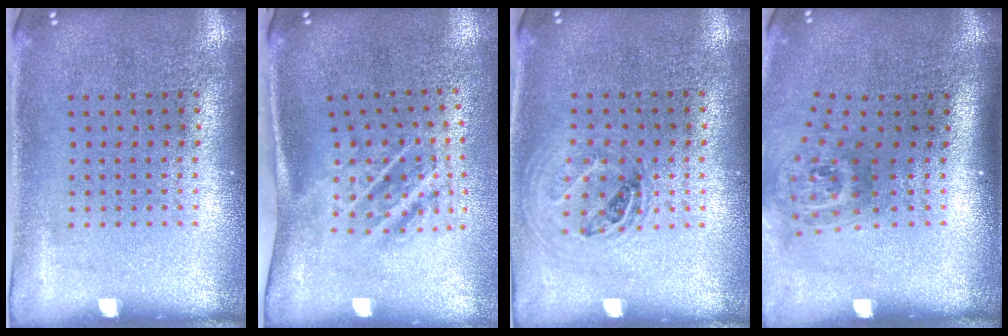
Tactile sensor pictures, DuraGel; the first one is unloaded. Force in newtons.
{"total": 1.8, "press": 1.2, "slide": 1.4}
{"total": 1.1, "press": 1.0, "slide": 0.4}
{"total": 1.8, "press": 1.2, "slide": 1.3}